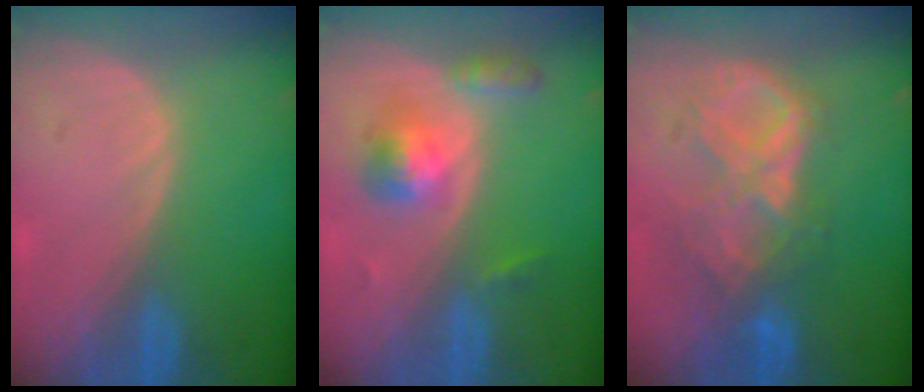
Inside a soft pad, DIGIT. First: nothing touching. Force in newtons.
{"total": 5.3, "press": 5.0, "slide": 1.7}
{"total": 8.8, "press": 7.6, "slide": 4.3}